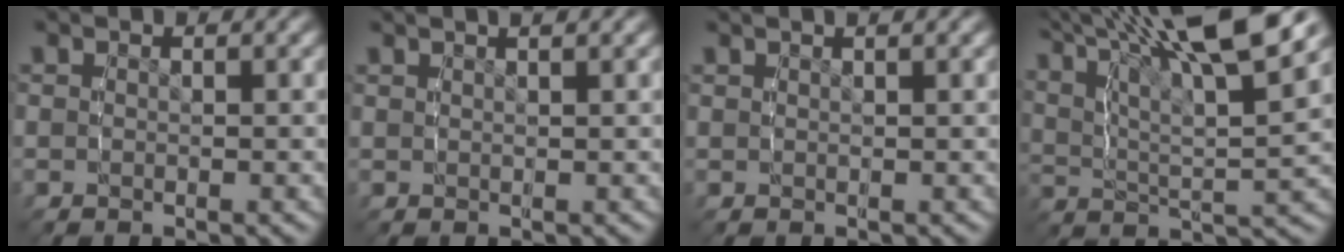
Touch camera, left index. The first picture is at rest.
{"total": 1.6, "force": [1.3, -0.3, 0.9], "torque": [-0.005, 0.005, 0.026]}
{"total": 1.1, "force": [0.9, -0.4, 0.5], "torque": [-0.001, 0.003, 0.019]}
{"total": 10.9, "force": [6.4, 3.9, 7.9], "torque": [-0.122, 0.013, 0.097]}